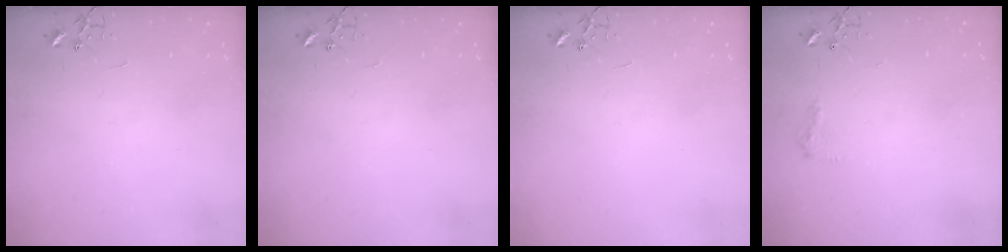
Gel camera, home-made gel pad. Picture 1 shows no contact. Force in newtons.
{"total": 0.0}
{"total": 0.0}
{"total": 7.9, "press": 7.9, "slide": 0.6}